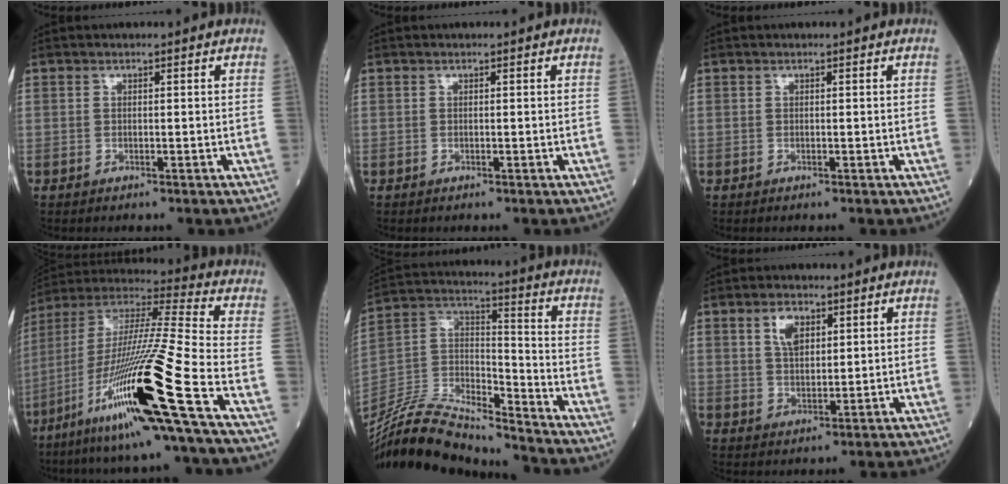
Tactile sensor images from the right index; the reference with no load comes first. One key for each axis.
{"total": 0.0}
{"total": 0.0}
{"total": 24.5, "fx": -11.3, "fy": -1.1, "fz": 21.8, "tx": -0.421, "ty": -0.048, "tz": -0.214}
{"total": 19.2, "fx": -18.2, "fy": 1.9, "fz": 5.9, "tx": -0.122, "ty": 0.026, "tz": -0.332}
{"total": 4.6, "fx": 2.2, "fy": 2.4, "fz": 3.2, "tx": -0.062, "ty": 0.006, "tz": 0.043}